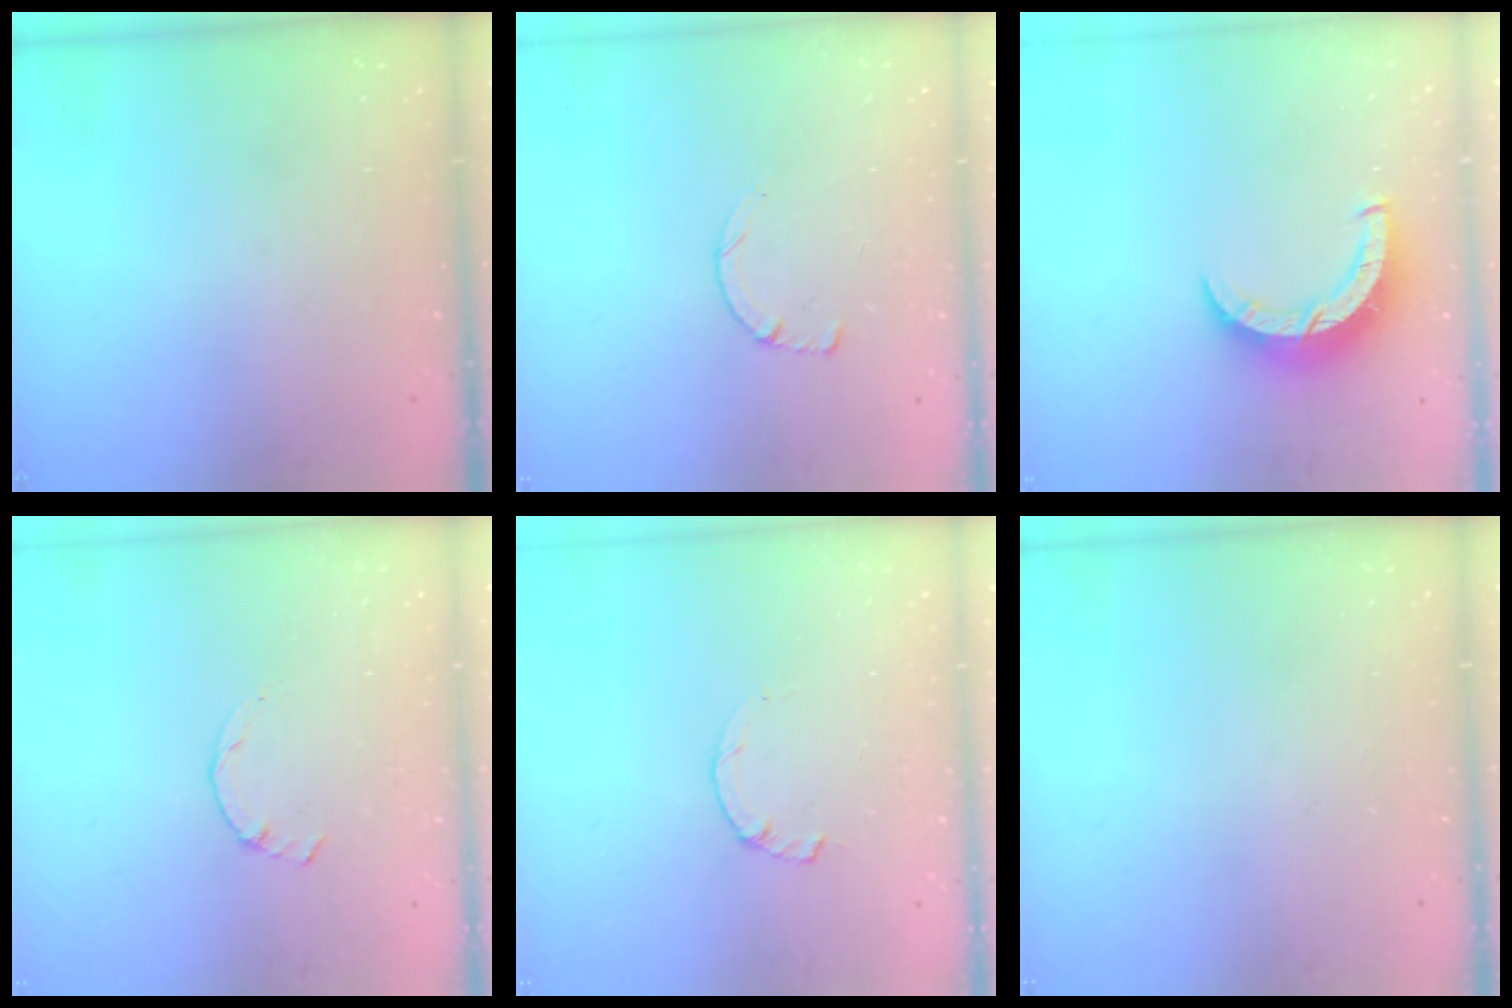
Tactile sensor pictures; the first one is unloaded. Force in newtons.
{"total": 2.6, "press": 2.5, "slide": 0.3}
{"total": 8.6, "press": 8.5, "slide": 0.7}
{"total": 0.8, "press": 0.7, "slide": 0.2}
{"total": 2.2, "press": 2.2, "slide": 0.2}
{"total": 0.0}